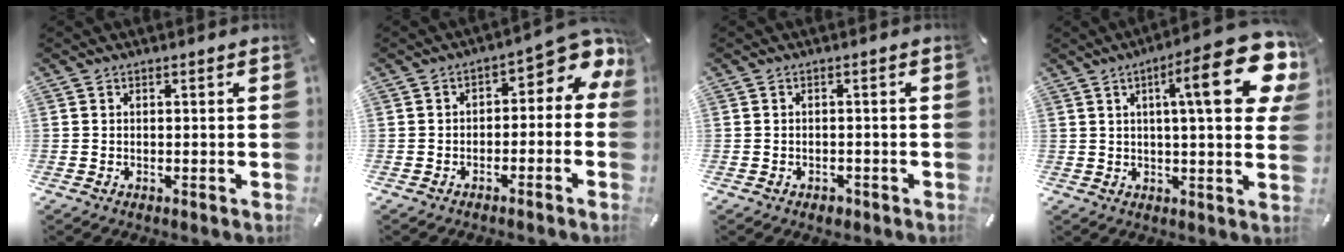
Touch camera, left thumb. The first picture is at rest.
{"total": 5.4, "force": [1.1, 3.3, 4.1], "torque": [-0.049, -0.015, 0.011]}
{"total": 1.6, "force": [-0.9, 1.2, 0.4], "torque": [-0.009, 0.006, -0.021]}
{"total": 21.6, "force": [7.4, 5.3, 19.5], "torque": [-0.274, -0.037, 0.097]}